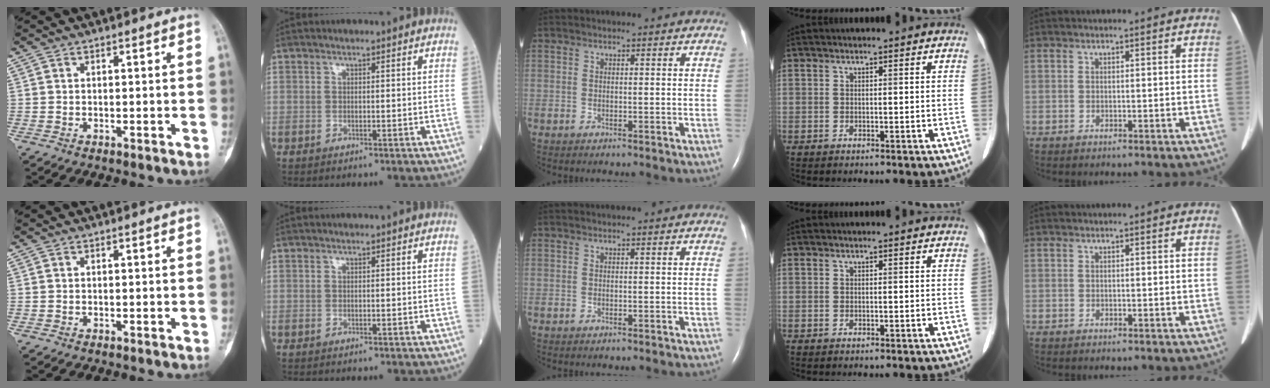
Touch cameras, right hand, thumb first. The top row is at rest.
{}